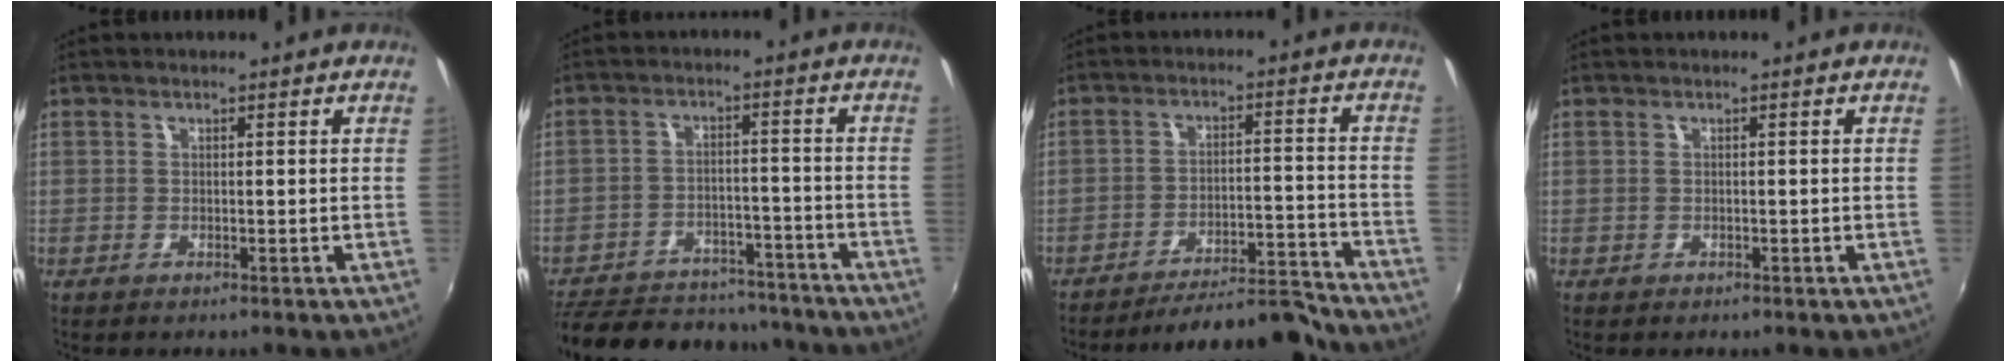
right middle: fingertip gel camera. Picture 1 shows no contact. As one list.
[{"total": 19.4, "force": [-16.2, 8.5, 6.5], "torque": [-0.152, 0.035, -0.205]}, {"total": 12.9, "force": [-12.5, 1.4, 3.1], "torque": [-0.055, 0.032, -0.170]}, {"total": 0.6, "force": [-0.3, 0.5, 0.1], "torque": [-0.002, -0.001, -0.002]}]